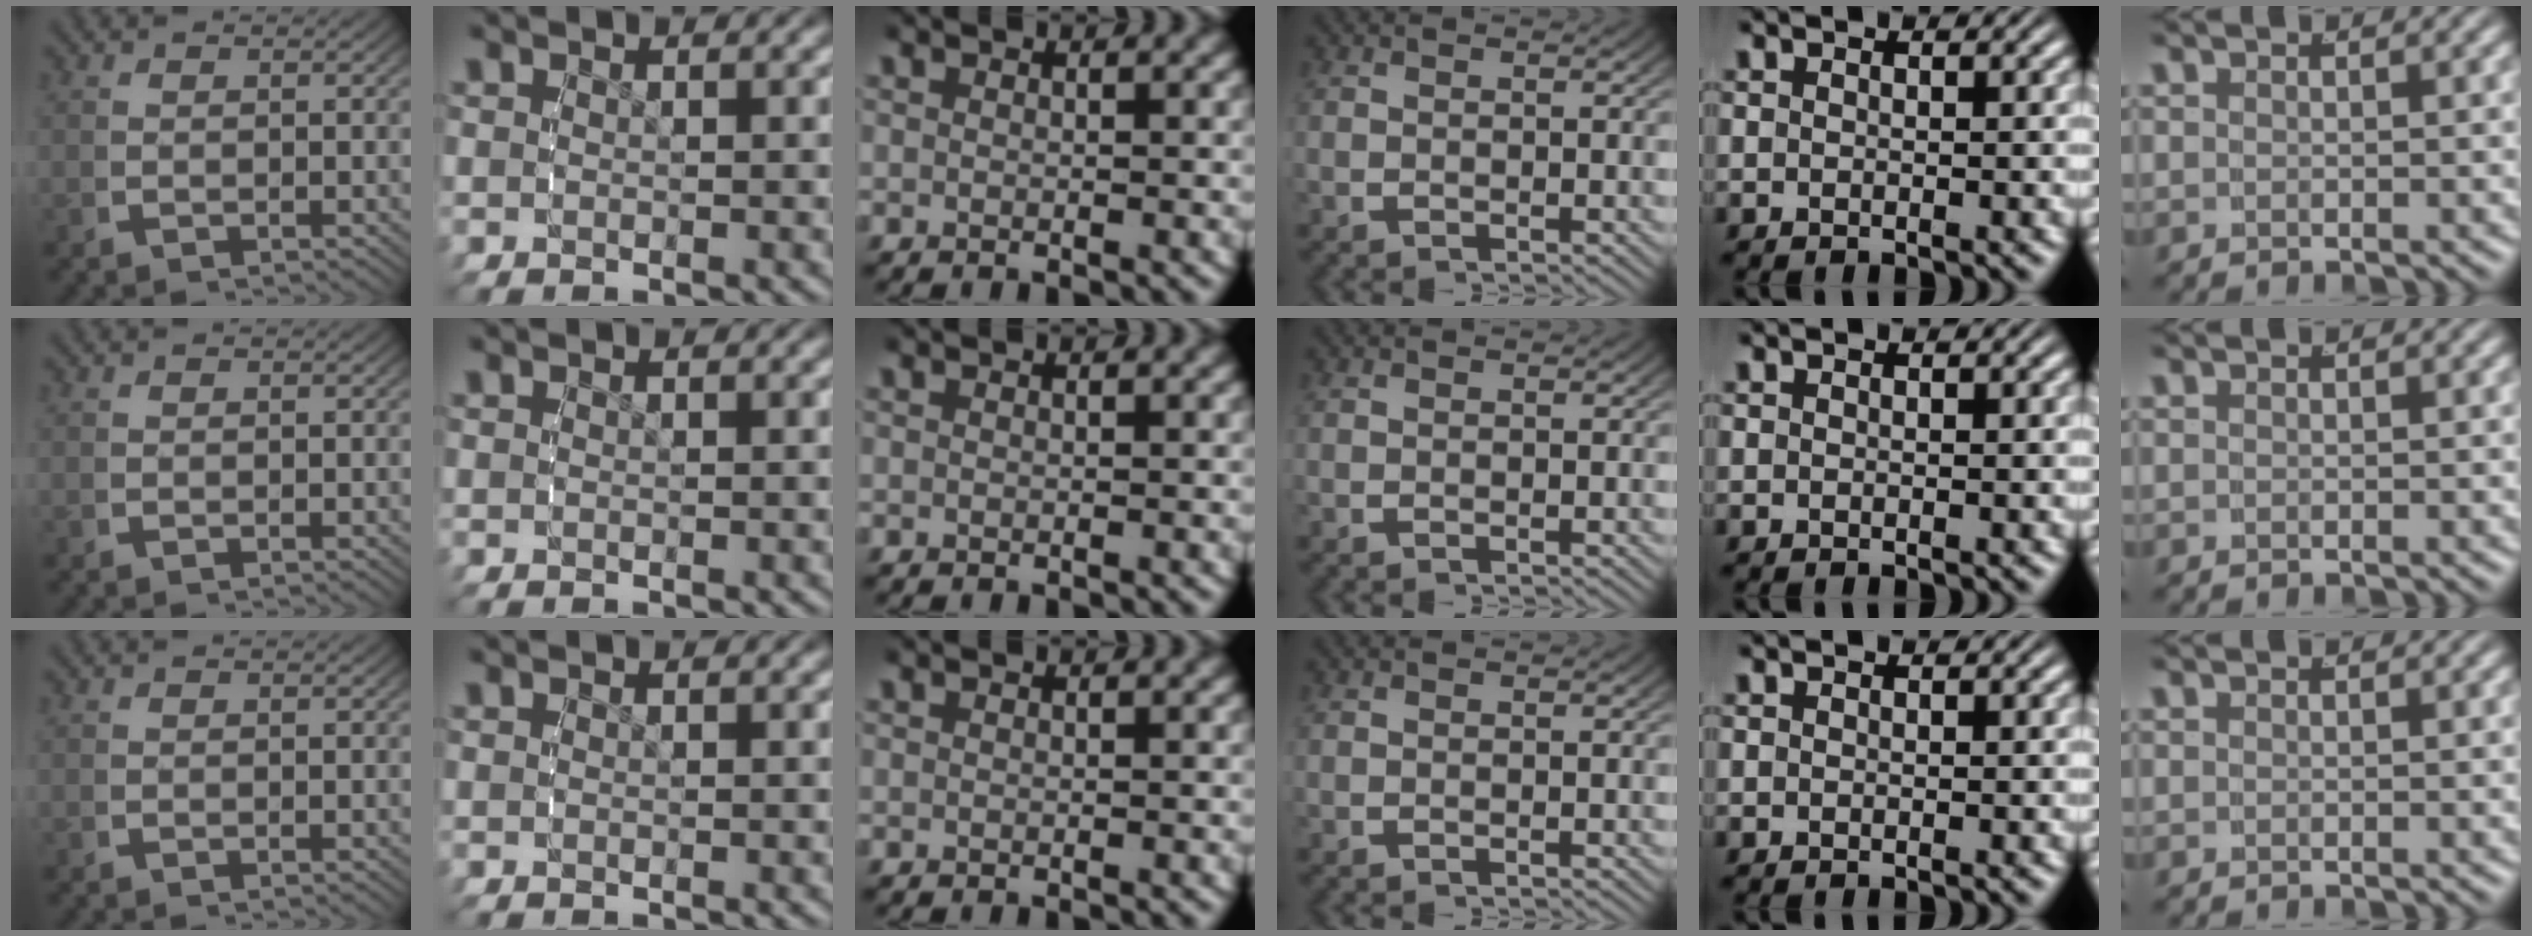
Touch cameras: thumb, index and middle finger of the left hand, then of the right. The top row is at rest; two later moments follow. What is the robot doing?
{"motion": "reach", "object": "pen bag"}